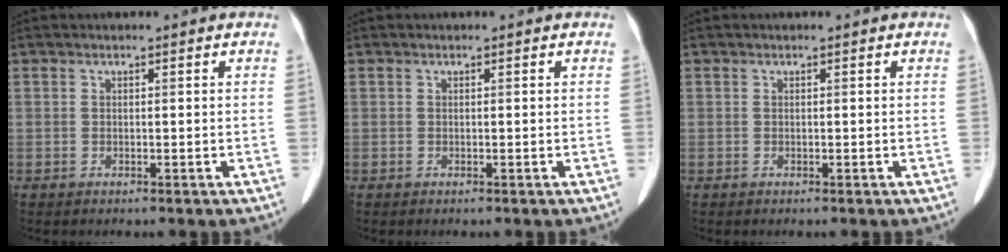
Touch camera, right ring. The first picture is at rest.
{"total": 0.0}
{"total": 0.0}